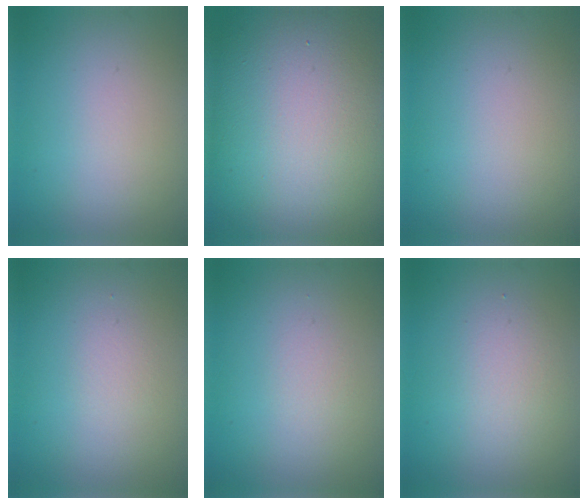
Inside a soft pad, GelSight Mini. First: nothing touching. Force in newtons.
{"total": 19.3, "press": 19.3, "slide": 0.6}
{"total": 0.0}
{"total": 0.7, "press": 0.7, "slide": 0.0}
{"total": 0.7, "press": 0.7, "slide": 0.1}
{"total": 2.0, "press": 2.0, "slide": 0.2}